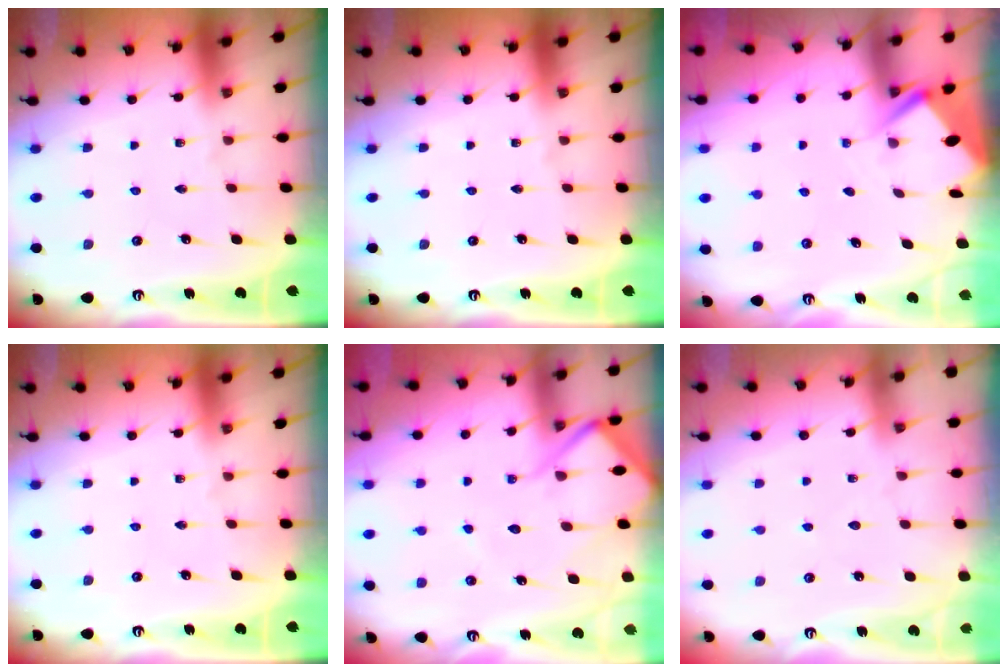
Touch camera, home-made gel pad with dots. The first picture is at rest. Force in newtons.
{"total": 0.0}
{"total": 2.8, "press": 2.8, "slide": 0.4}
{"total": 0.0}
{"total": 9.3, "press": 9.2, "slide": 1.0}
{"total": 3.2, "press": 3.2, "slide": 0.4}